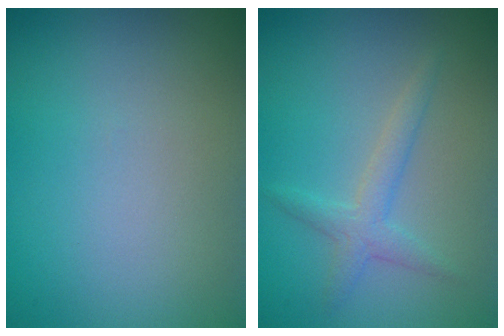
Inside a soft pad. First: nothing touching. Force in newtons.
{"total": 2.0, "press": 2.0, "slide": 0.0}